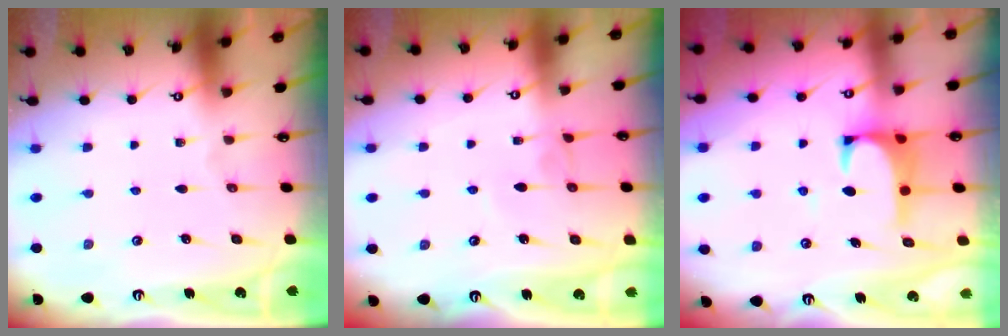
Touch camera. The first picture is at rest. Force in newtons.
{"total": 1.3, "press": 1.3, "slide": 0.3}
{"total": 2.5, "press": 2.4, "slide": 0.8}